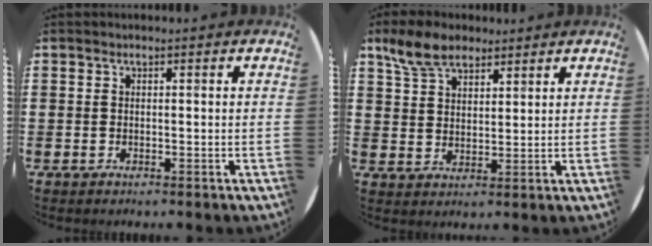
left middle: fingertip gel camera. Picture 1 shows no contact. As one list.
[{"total": 6.3, "force": [4.9, 3.0, 2.5], "torque": [-0.062, 0.003, 0.094]}]